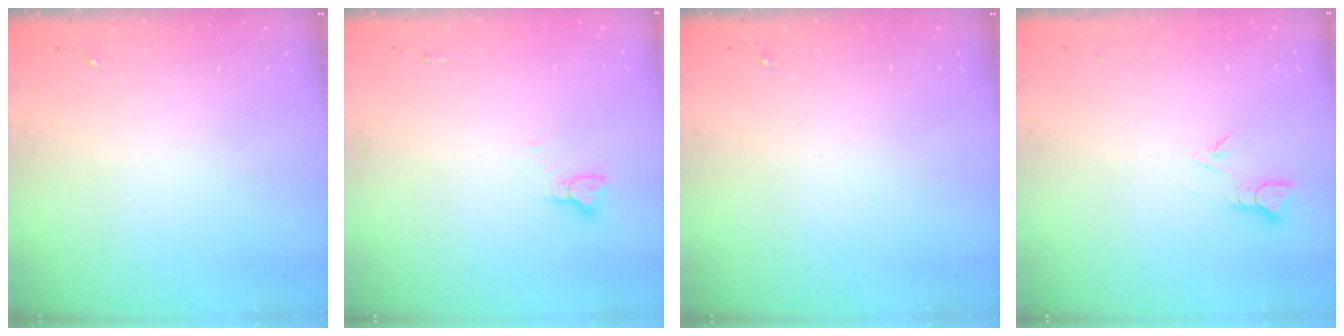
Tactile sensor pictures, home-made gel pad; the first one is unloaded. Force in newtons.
{"total": 3.6, "press": 3.6, "slide": 0.3}
{"total": 0.0}
{"total": 2.7, "press": 2.7, "slide": 0.3}